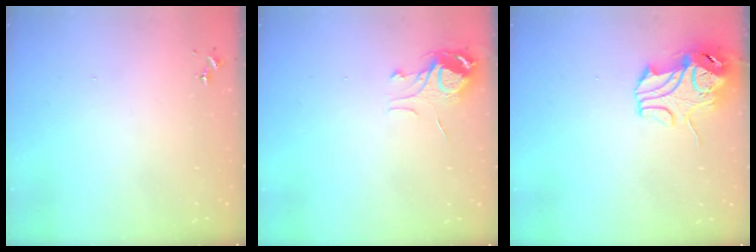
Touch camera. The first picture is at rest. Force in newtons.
{"total": 7.1, "press": 7.1, "slide": 0.5}
{"total": 11.3, "press": 11.2, "slide": 1.7}